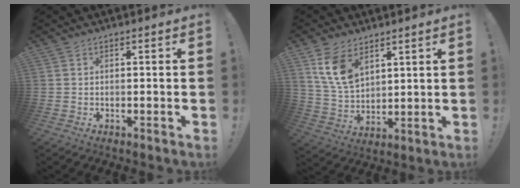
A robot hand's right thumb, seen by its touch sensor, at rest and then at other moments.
{"total": 11.1, "force": [6.3, 6.6, 6.3], "torque": [-0.122, -0.026, 0.123]}